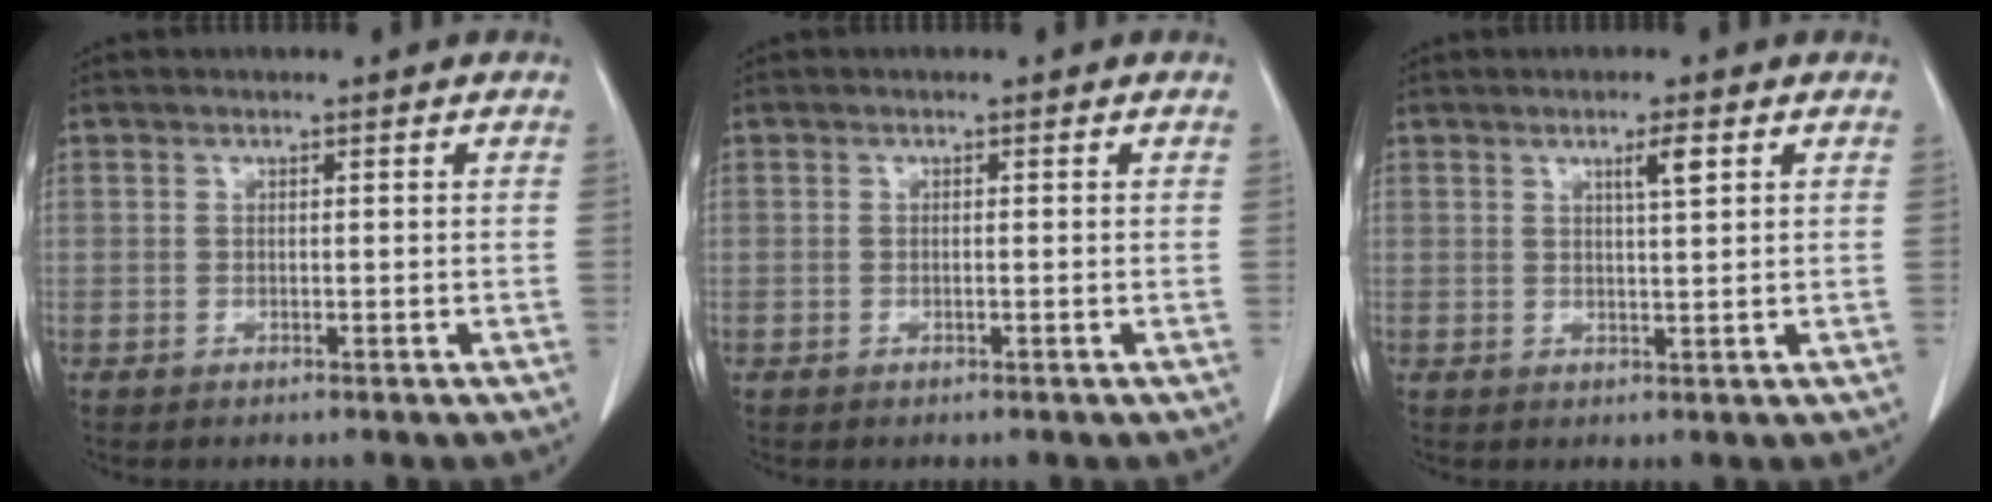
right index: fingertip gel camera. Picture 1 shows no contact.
{"total": 0.0}
{"total": 2.6, "force": [1.3, 0.0, 2.3], "torque": [-0.042, -0.001, 0.022]}